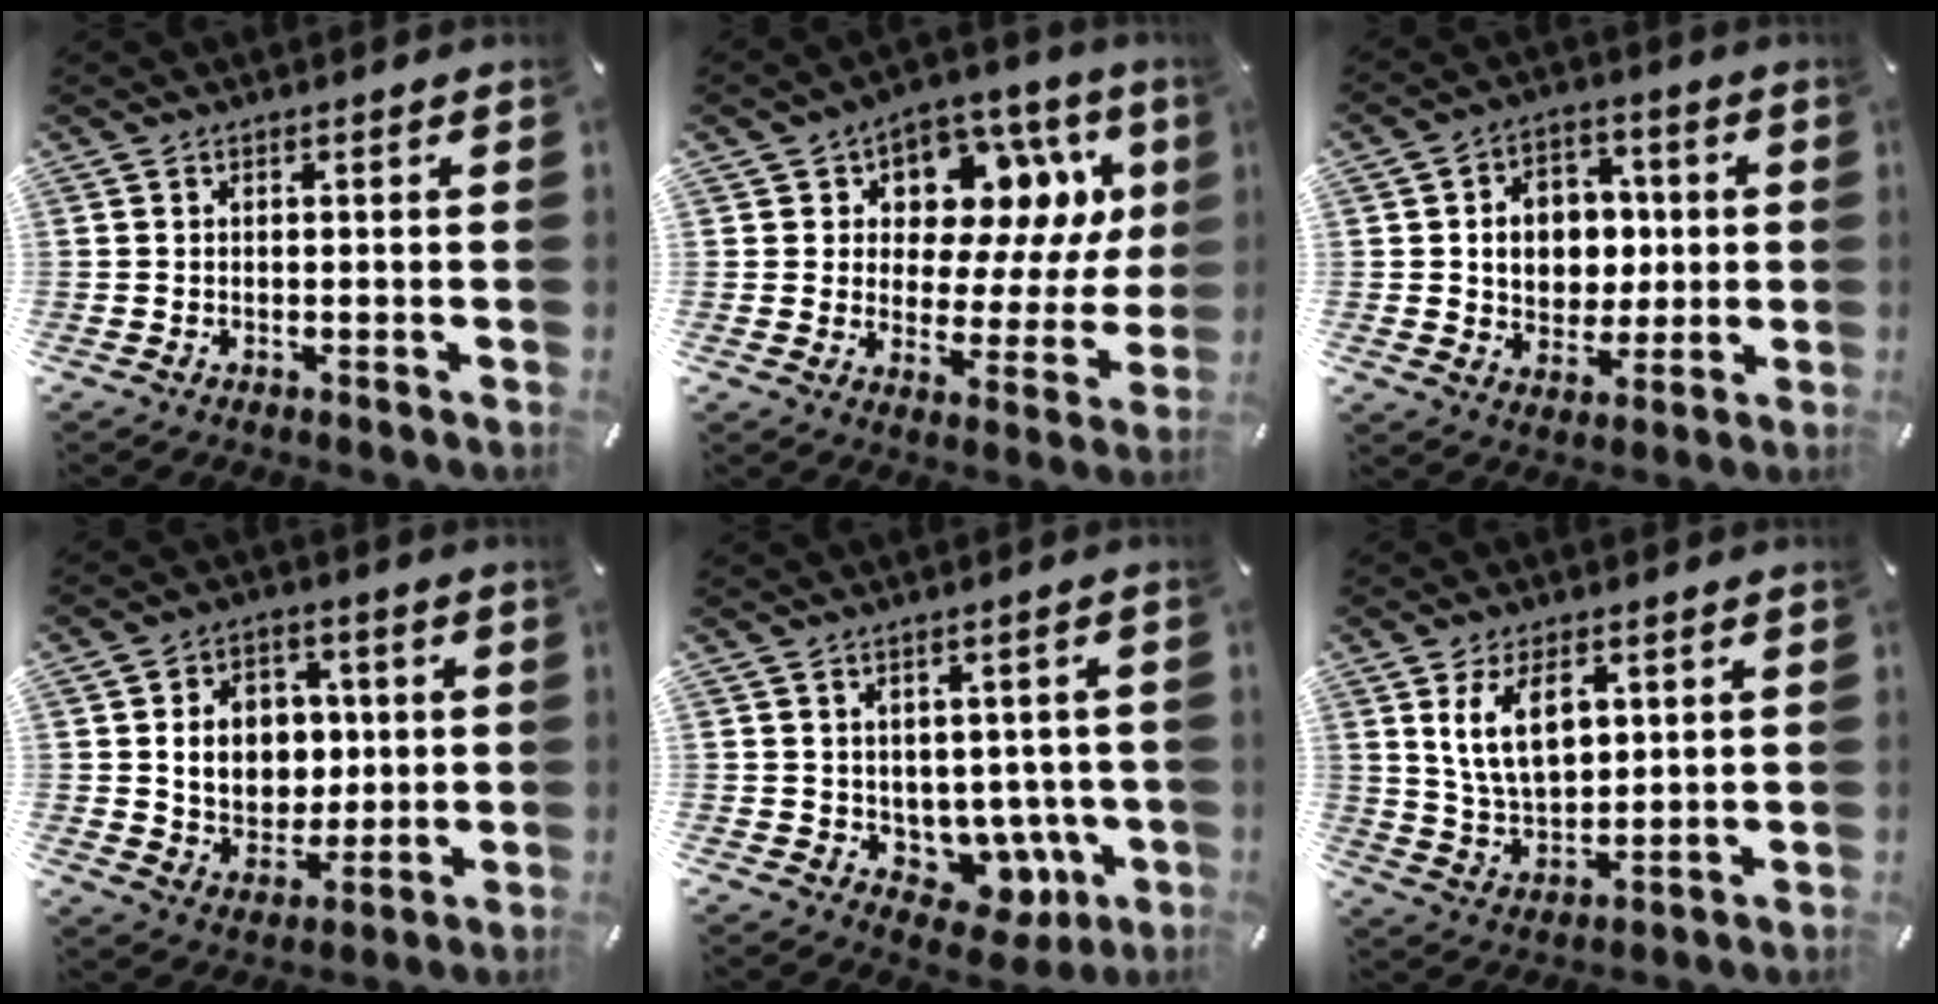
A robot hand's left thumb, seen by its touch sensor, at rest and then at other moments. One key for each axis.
{"total": 11.4, "fx": 5.6, "fy": 7.6, "fz": 6.3, "tx": -0.088, "ty": -0.053, "tz": 0.097}
{"total": 10.2, "fx": 0.5, "fy": 9.0, "fz": 4.8, "tx": -0.070, "ty": 0.011, "tz": 0.014}
{"total": 11.1, "fx": 1.4, "fy": 9.7, "fz": 5.2, "tx": -0.075, "ty": 0.007, "tz": 0.034}
{"total": 7.4, "fx": 0.7, "fy": 6.5, "fz": 3.5, "tx": -0.028, "ty": -0.018, "tz": 0.025}
{"total": 10.9, "fx": 4.4, "fy": 6.6, "fz": 7.6, "tx": -0.150, "ty": -0.005, "tz": 0.077}